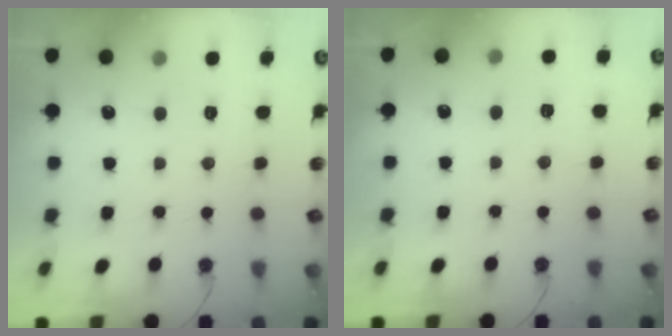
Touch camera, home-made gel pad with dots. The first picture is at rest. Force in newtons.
{"total": 2.6, "press": 2.5, "slide": 0.8}